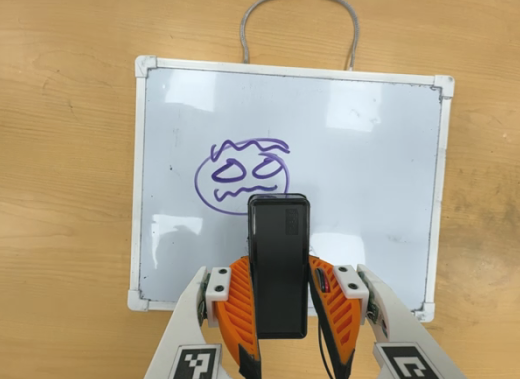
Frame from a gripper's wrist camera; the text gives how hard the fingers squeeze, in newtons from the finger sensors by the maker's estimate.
{"total": 4.5, "left": 3.4, "right": 5.6}